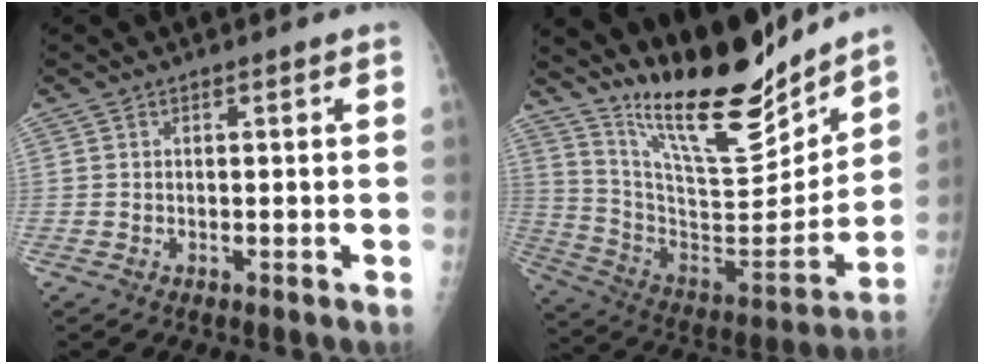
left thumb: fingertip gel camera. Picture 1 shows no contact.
{"total": 23.2, "force": [19.0, 5.6, 12.0], "torque": [-0.155, -0.115, 0.326]}